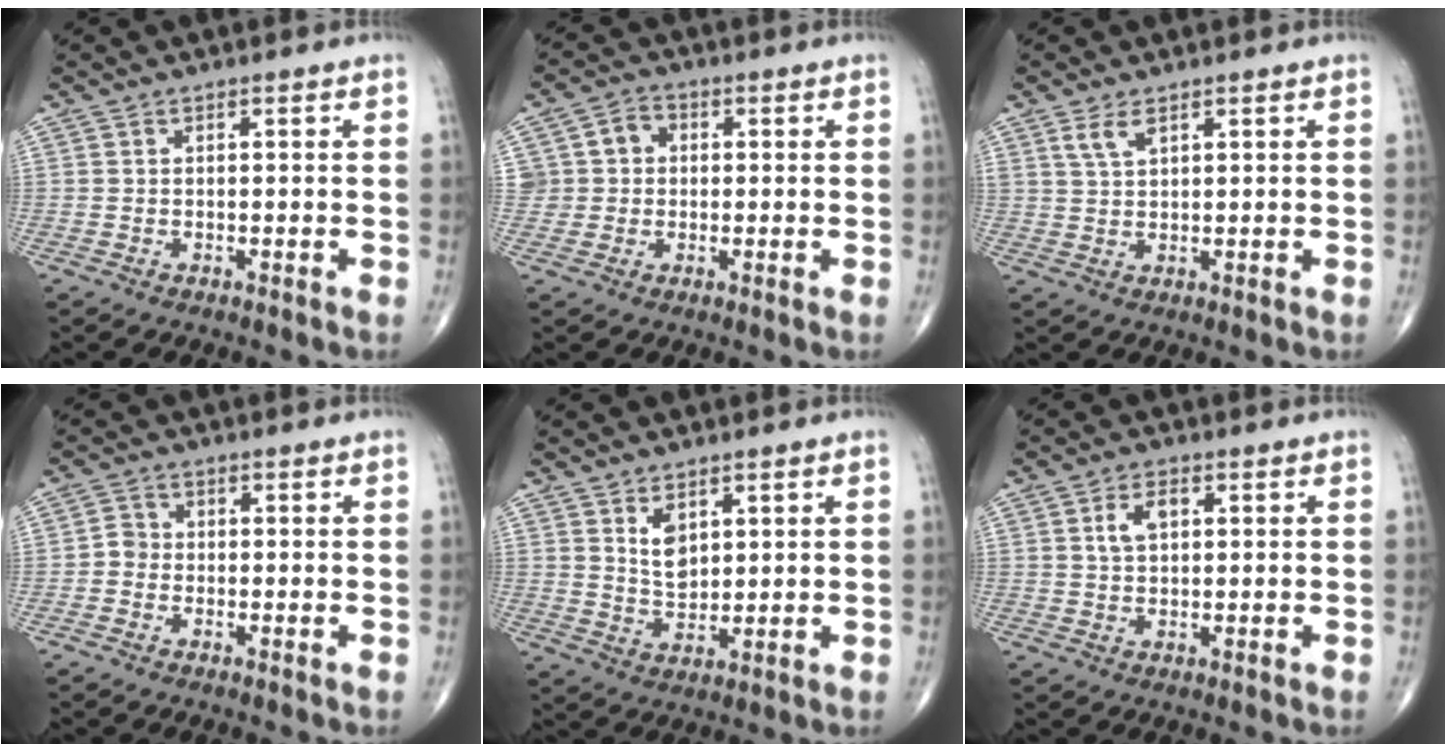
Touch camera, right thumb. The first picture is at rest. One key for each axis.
{"total": 5.5, "fx": 0.8, "fy": 5.1, "fz": 2.0, "tx": -0.007, "ty": 0.012, "tz": 0.009}
{"total": 3.4, "fx": 2.0, "fy": 1.5, "fz": 2.3, "tx": -0.044, "ty": -0.005, "tz": 0.046}
{"total": 2.4, "fx": -0.7, "fy": 2.1, "fz": 0.9, "tx": -0.003, "ty": 0.007, "tz": -0.022}
{"total": 5.1, "fx": 2.2, "fy": 3.1, "fz": 3.4, "tx": -0.044, "ty": -0.022, "tz": 0.047}
{"total": 4.0, "fx": 1.1, "fy": 2.4, "fz": 3.1, "tx": -0.057, "ty": 0.004, "tz": 0.020}